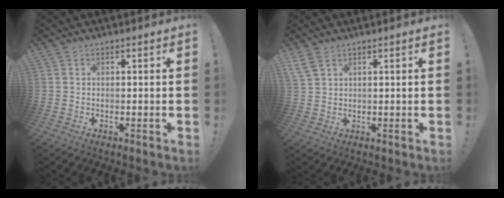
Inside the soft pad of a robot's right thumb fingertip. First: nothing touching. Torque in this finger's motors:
{"motor_torque": [-0.35, 1.17, 0.80, 0.75, 0.11]}